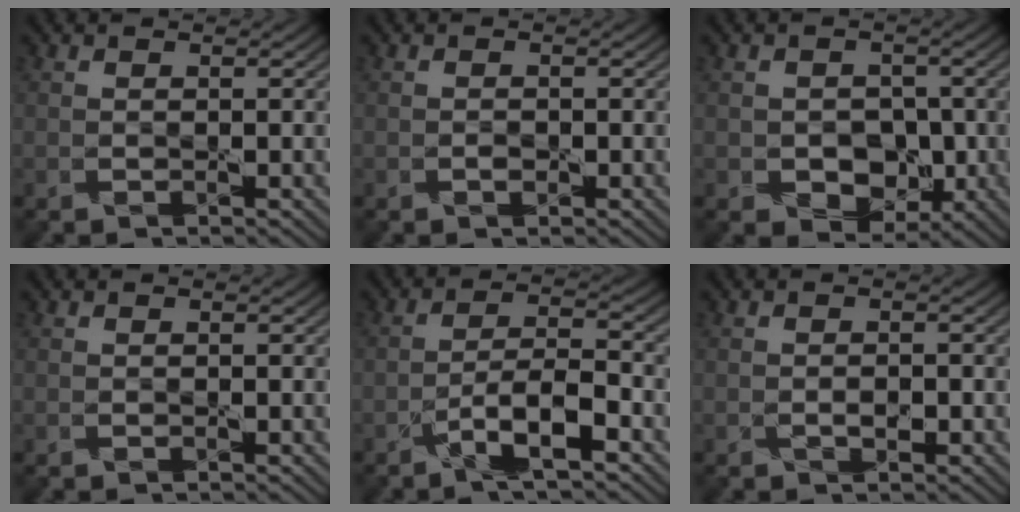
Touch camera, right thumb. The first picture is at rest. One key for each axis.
{"total": 0.8, "fx": -0.4, "fy": 0.5, "fz": 0.5, "tx": -0.008, "ty": -0.001, "tz": -0.005}
{"total": 5.1, "fx": -1.4, "fy": 4.0, "fz": 2.8, "tx": -0.047, "ty": -0.010, "tz": -0.024}
{"total": 0.0}
{"total": 6.5, "fx": -3.7, "fy": 1.6, "fz": 5.0, "tx": -0.094, "ty": 0.009, "tz": -0.073}
{"total": 1.5, "fx": -0.6, "fy": 0.9, "fz": 1.0, "tx": -0.017, "ty": -0.002, "tz": -0.009}